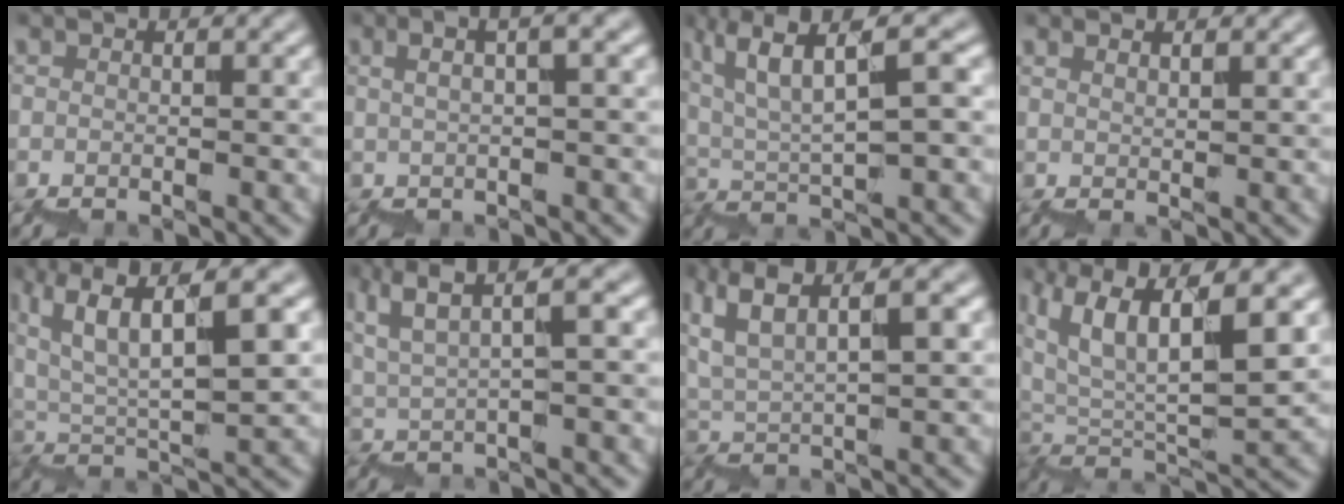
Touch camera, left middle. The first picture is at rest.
{"total": 4.2, "force": [1.6, 0.8, 3.8], "torque": [-0.042, 0.011, 0.026]}
{"total": 6.4, "force": [3.9, 1.0, 5.0], "torque": [-0.075, 0.016, 0.077]}
{"total": 1.9, "force": [1.6, 0.5, 1.0], "torque": [0.003, 0.006, 0.025]}
{"total": 8.3, "force": [4.8, 1.7, 6.6], "torque": [-0.104, 0.023, 0.094]}
{"total": 5.3, "force": [3.7, 0.8, 3.7], "torque": [-0.049, 0.023, 0.066]}
{"total": 5.9, "force": [4.3, 1.1, 4.0], "torque": [-0.057, 0.022, 0.080]}
{"total": 9.8, "force": [6.4, 2.5, 7.0], "torque": [-0.128, 0.017, 0.125]}